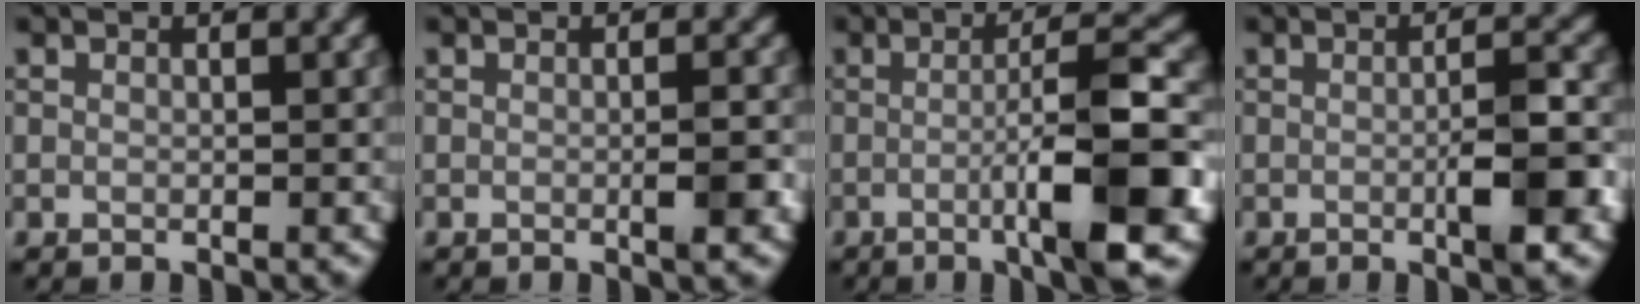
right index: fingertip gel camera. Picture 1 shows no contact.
{"total": 1.9, "force": [-0.4, 0.1, 1.9], "torque": [-0.029, 0.000, -0.008]}
{"total": 8.8, "force": [-2.2, 1.3, 8.4], "torque": [-0.117, 0.012, -0.042]}
{"total": 4.6, "force": [-1.2, 0.6, 4.4], "torque": [-0.067, 0.004, -0.019]}